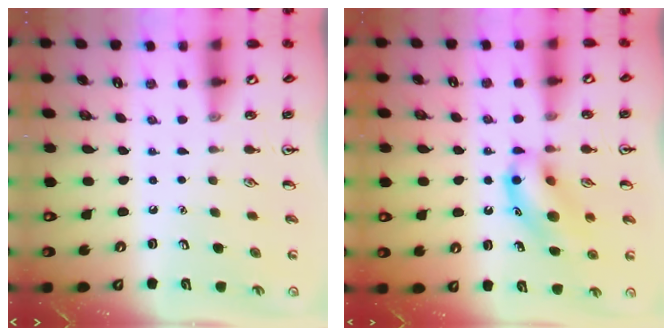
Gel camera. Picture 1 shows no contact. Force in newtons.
{"total": 13.6, "press": 13.3, "slide": 2.4}